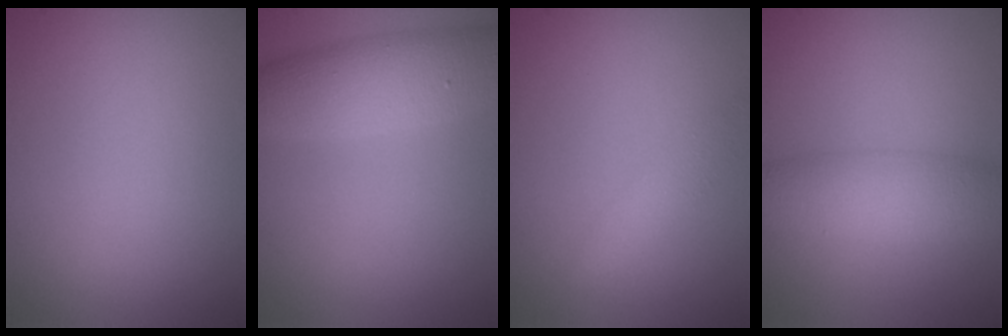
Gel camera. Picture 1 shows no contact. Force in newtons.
{"total": 5.3, "press": 5.3, "slide": 0.1}
{"total": 1.6, "press": 1.6, "slide": 0.1}
{"total": 4.5, "press": 4.5, "slide": 0.0}